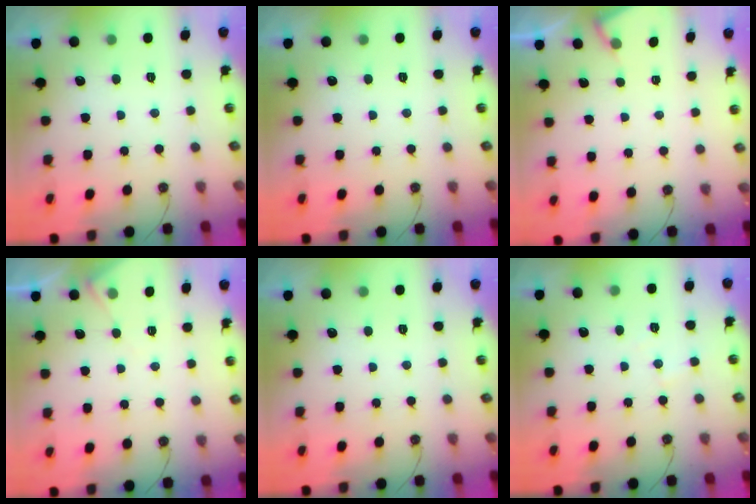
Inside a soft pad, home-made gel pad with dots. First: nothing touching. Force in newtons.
{"total": 0.0}
{"total": 2.8, "press": 2.7, "slide": 0.4}
{"total": 5.0, "press": 4.9, "slide": 0.7}
{"total": 0.0}
{"total": 4.0, "press": 3.9, "slide": 0.6}